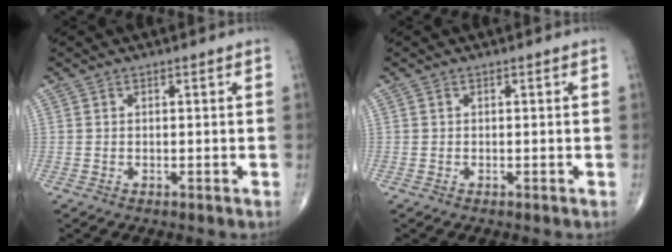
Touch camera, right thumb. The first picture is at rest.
{"total": 0.0}